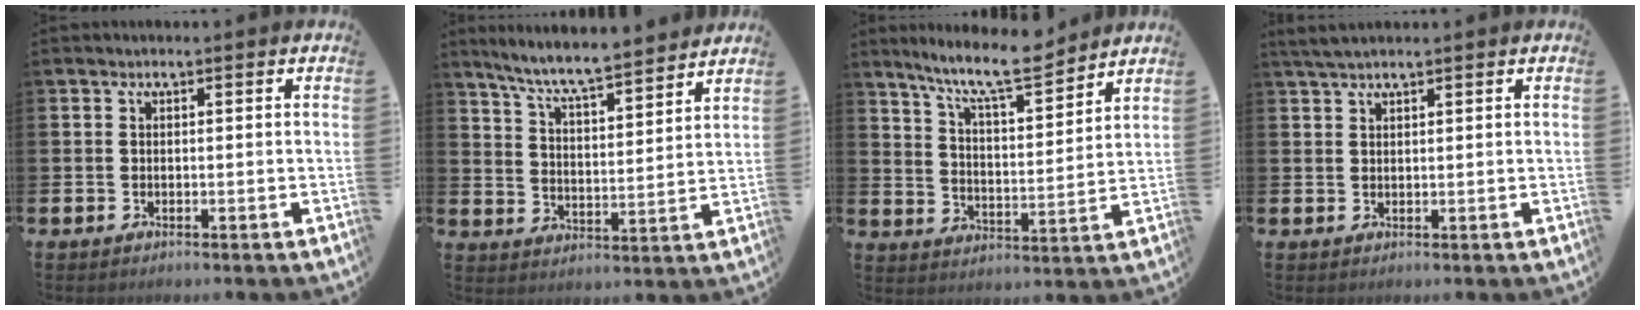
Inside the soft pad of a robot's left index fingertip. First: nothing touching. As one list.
[{"total": 7.2, "force": [6.8, 0.1, 2.3], "torque": [-0.073, -0.048, 0.117]}, {"total": 10.0, "force": [9.0, 1.3, 4.2], "torque": [-0.101, -0.052, 0.158]}, {"total": 2.3, "force": [2.0, 0.4, 1.2], "torque": [-0.025, 0.004, 0.036]}]